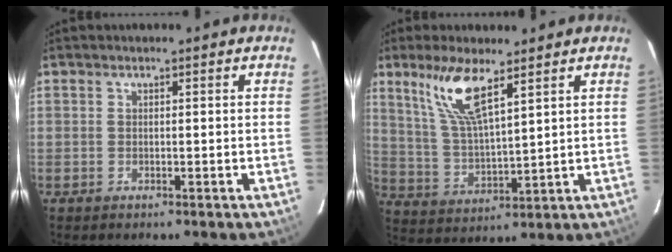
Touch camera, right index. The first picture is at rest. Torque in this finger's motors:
{"motor_torque": [0.98, 0.97, 0.34, 0.09]}